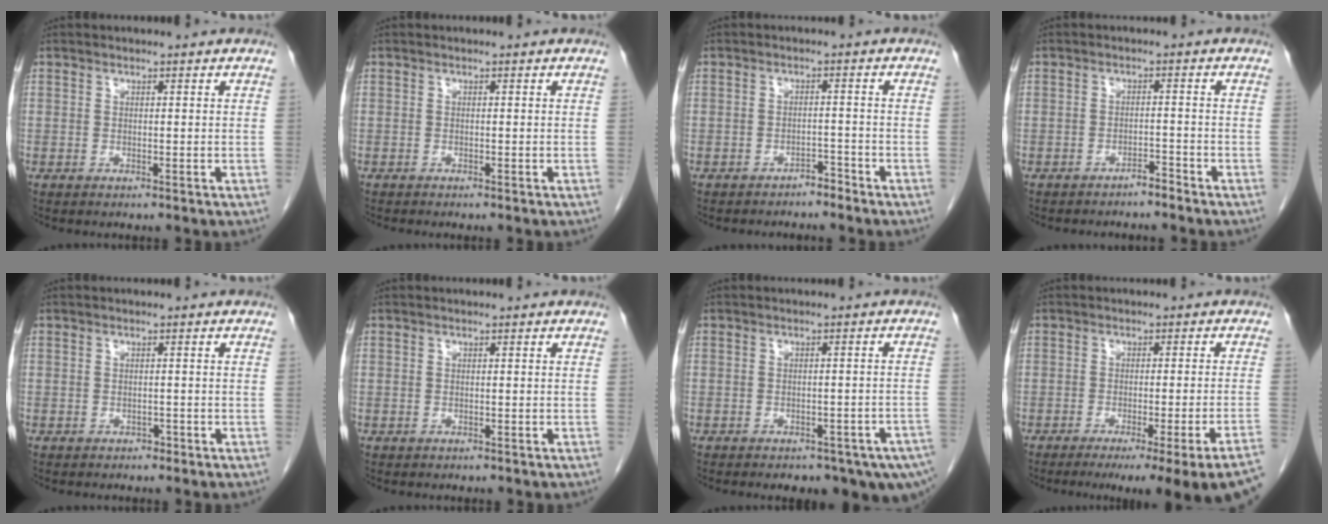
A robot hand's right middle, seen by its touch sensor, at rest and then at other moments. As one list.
[{"total": 0.8, "force": [-0.7, 0.0, 0.3], "torque": [-0.005, -0.001, -0.010]}, {"total": 2.4, "force": [-2.3, 0.7, 0.4], "torque": [-0.004, -0.001, -0.032]}, {"total": 2.0, "force": [-1.9, 0.1, 0.5], "torque": [-0.007, -0.002, -0.028]}, {"total": 0.8, "force": [-0.6, 0.5, 0.2], "torque": [-0.007, 0.001, -0.009]}, {"total": 0.0}, {"total": 13.5, "force": [-9.6, 5.0, 8.0], "torque": [-0.084, -0.002, -0.108]}, {"total": 17.3, "force": [-13.9, -1.0, 10.3], "torque": [-0.065, -0.031, -0.174]}]